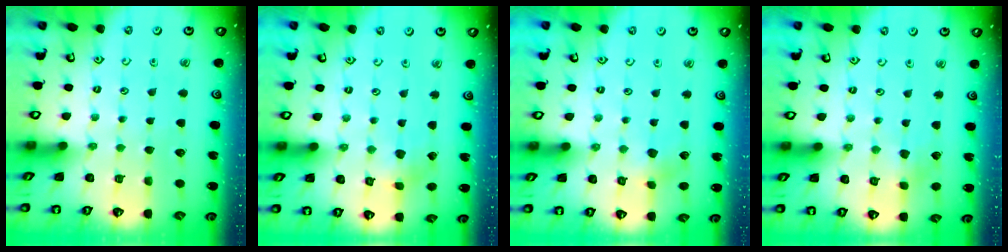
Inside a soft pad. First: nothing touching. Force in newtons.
{"total": 2.6, "press": 2.6, "slide": 0.2}
{"total": 3.2, "press": 3.1, "slide": 0.6}
{"total": 2.5, "press": 2.4, "slide": 0.5}